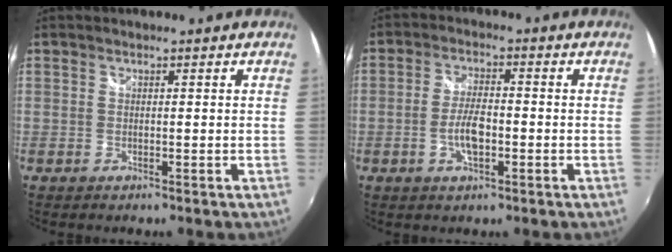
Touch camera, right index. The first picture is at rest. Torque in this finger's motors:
{"motor_torque": [-0.08, -0.04, 0.04, 0.02]}